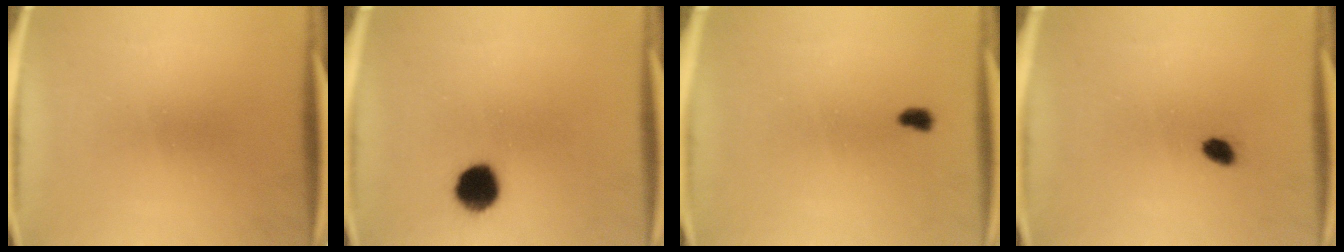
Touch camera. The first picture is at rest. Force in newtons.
{"total": 8.0}
{"total": 1.3}
{"total": 2.0}